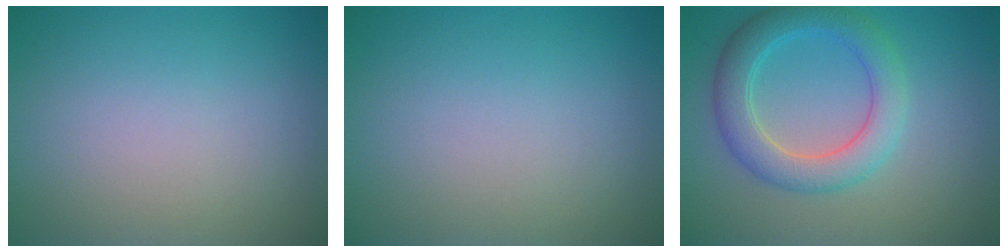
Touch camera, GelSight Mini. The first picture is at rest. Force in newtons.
{"total": 0.0}
{"total": 4.8, "press": 4.8, "slide": 0.3}